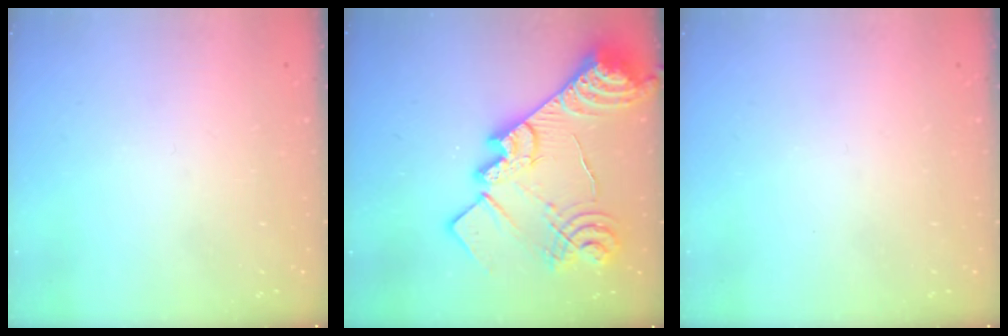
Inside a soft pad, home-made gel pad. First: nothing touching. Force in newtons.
{"total": 31.6, "press": 31.4, "slide": 3.6}
{"total": 0.0}